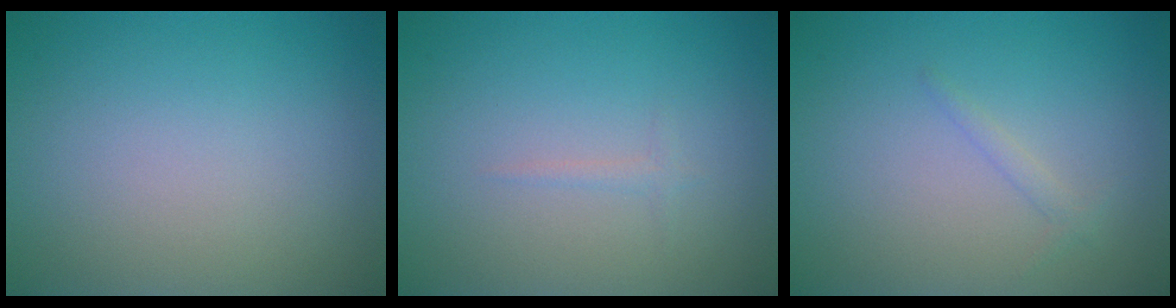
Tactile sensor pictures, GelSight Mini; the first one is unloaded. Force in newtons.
{"total": 0.6, "press": 0.6, "slide": 0.0}
{"total": 0.9, "press": 0.9, "slide": 0.0}